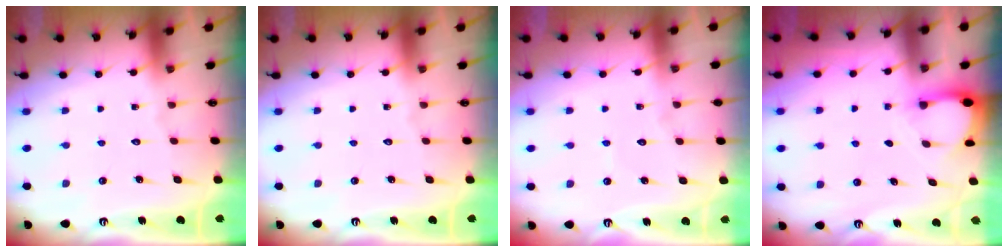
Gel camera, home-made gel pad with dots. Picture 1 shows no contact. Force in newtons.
{"total": 0.0}
{"total": 2.7, "press": 2.7, "slide": 0.2}
{"total": 2.9, "press": 2.9, "slide": 0.3}